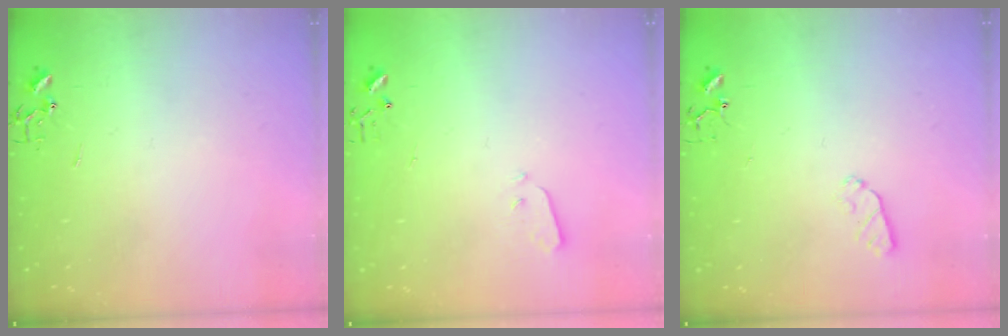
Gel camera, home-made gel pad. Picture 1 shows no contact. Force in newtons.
{"total": 3.5, "press": 3.5, "slide": 0.2}
{"total": 5.0, "press": 4.9, "slide": 0.7}